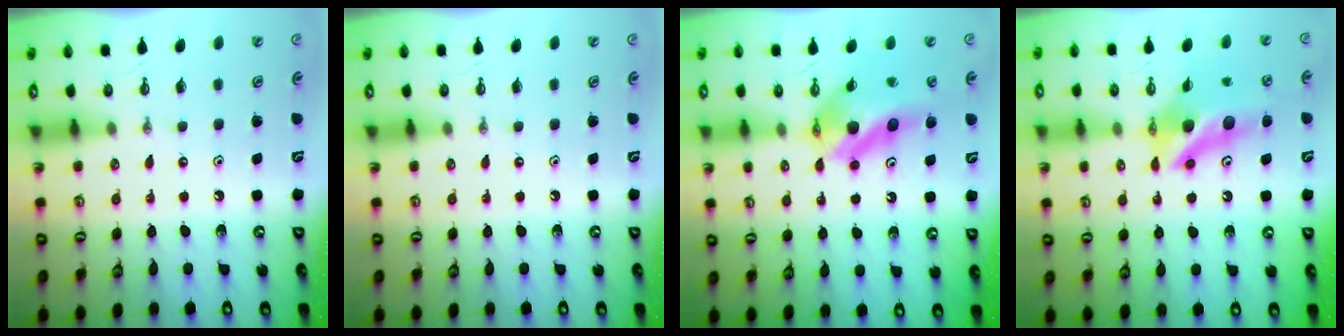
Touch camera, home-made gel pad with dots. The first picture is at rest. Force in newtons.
{"total": 0.0}
{"total": 13.7, "press": 13.6, "slide": 1.6}
{"total": 11.8, "press": 11.8, "slide": 1.2}